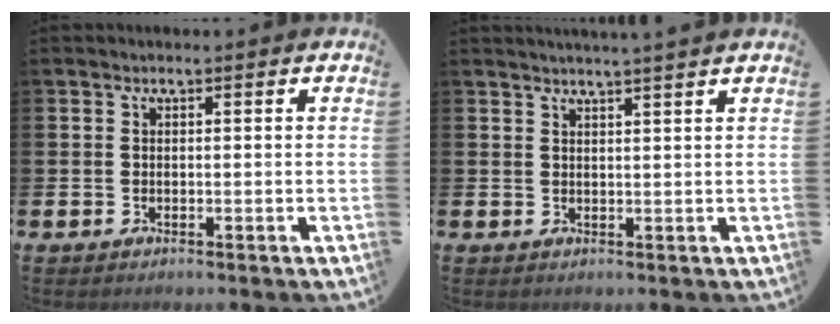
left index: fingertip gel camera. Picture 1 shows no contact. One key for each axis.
{"total": 2.1, "fx": 2.0, "fy": -0.6, "fz": 0.2, "tx": 0.003, "ty": -0.013, "tz": 0.035}